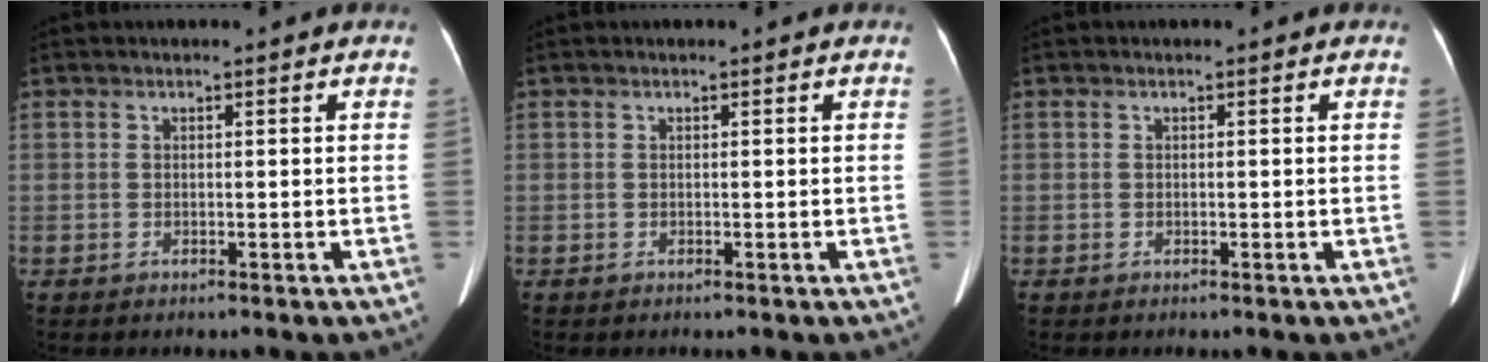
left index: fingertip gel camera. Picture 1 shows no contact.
{"total": 0.0}
{"total": 0.0}